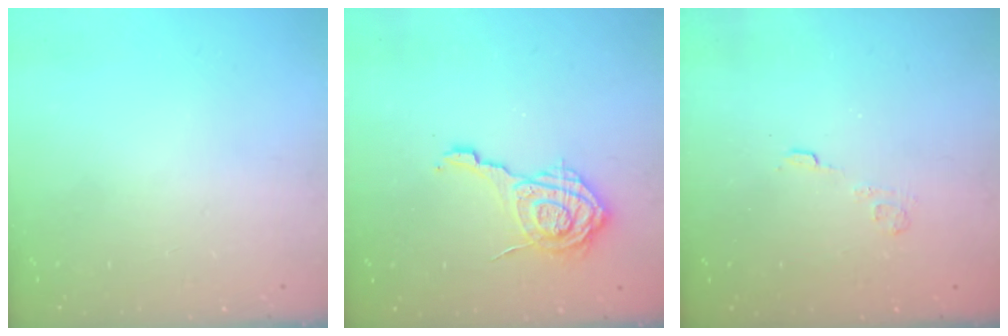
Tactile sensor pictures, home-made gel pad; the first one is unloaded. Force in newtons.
{"total": 12.2, "press": 12.2, "slide": 0.6}
{"total": 2.7, "press": 2.3, "slide": 1.4}